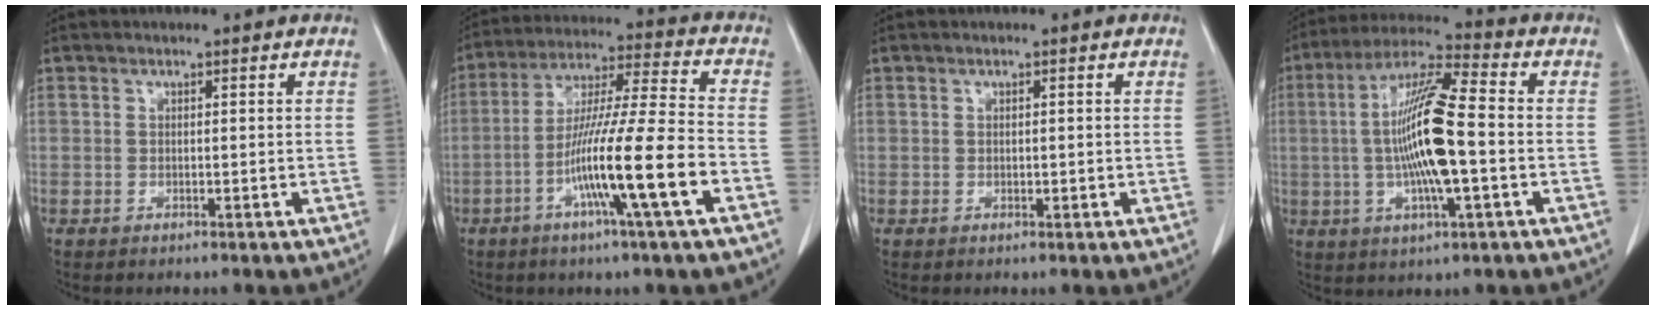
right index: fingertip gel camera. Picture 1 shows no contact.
{"total": 15.5, "force": [-5.7, -0.8, 14.4], "torque": [-0.264, -0.009, -0.106]}
{"total": 0.8, "force": [0.0, 0.6, 0.5], "torque": [-0.008, 0.001, 0.001]}
{"total": 14.5, "force": [-1.2, 1.6, 14.4], "torque": [-0.279, 0.004, -0.026]}